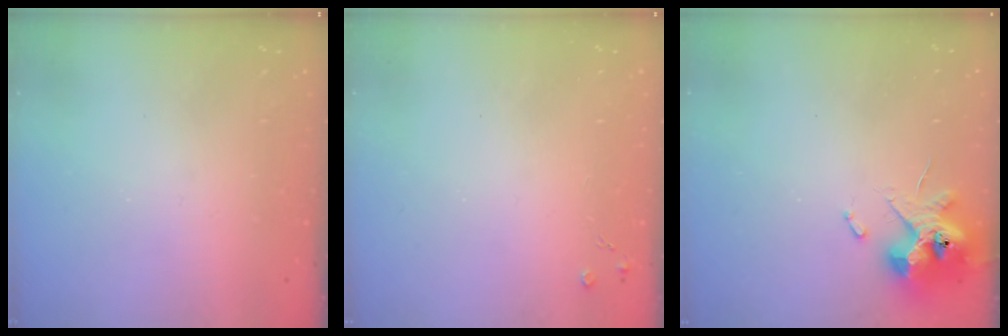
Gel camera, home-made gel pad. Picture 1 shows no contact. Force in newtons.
{"total": 2.5, "press": 2.5, "slide": 0.5}
{"total": 12.1, "press": 12.0, "slide": 1.5}